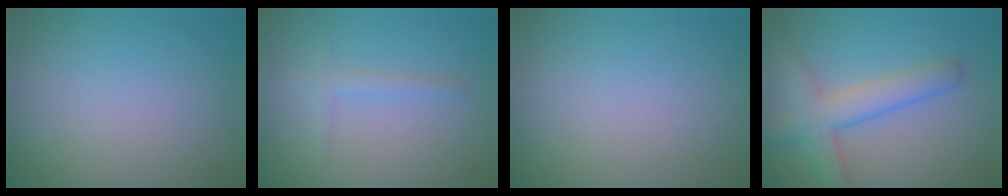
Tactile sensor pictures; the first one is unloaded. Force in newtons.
{"total": 1.4, "press": 1.4, "slide": 0.1}
{"total": 0.0}
{"total": 4.6, "press": 4.6, "slide": 0.3}